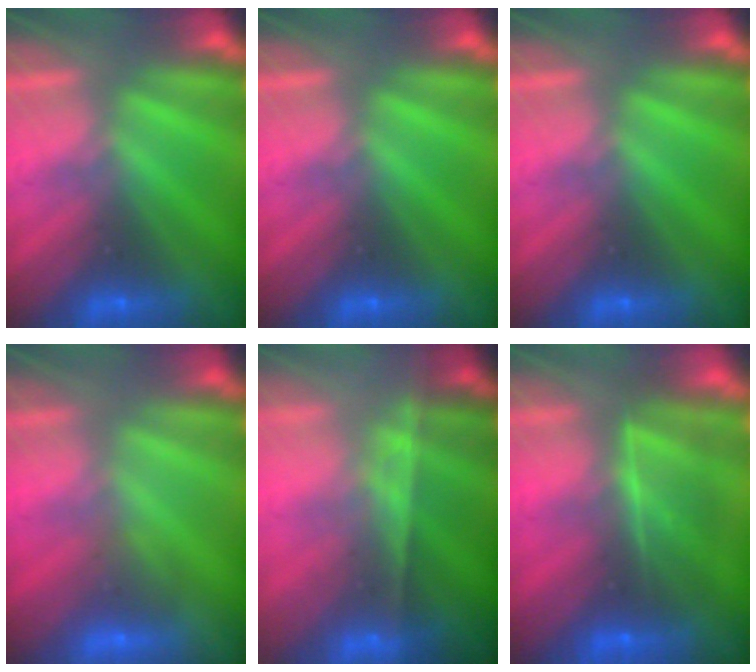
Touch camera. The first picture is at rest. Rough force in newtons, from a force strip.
{"total": 0.0}
{"total": 0.0}
{"total": 2.9}
{"total": 7.5}
{"total": 7.5}